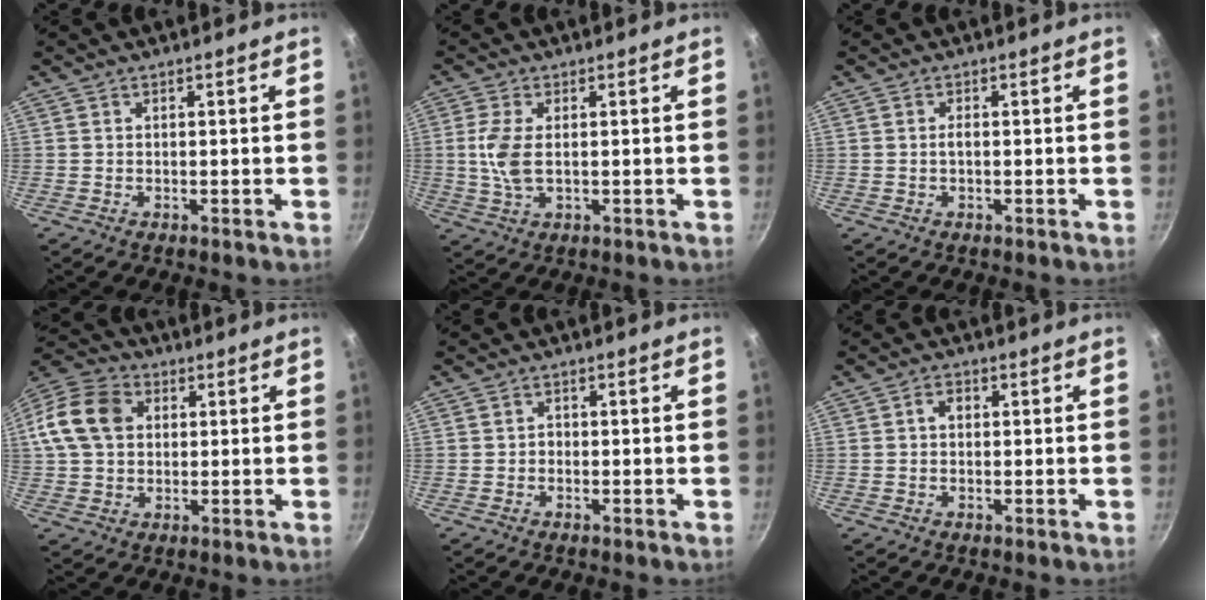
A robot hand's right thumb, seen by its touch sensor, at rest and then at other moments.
{"total": 6.3, "force": [0.4, 3.1, 5.4], "torque": [-0.120, 0.000, 0.007]}
{"total": 1.1, "force": [-0.1, 0.4, 1.0], "torque": [-0.019, 0.004, -0.003]}
{"total": 13.3, "force": [2.2, 10.2, 8.2], "torque": [-0.146, 0.024, 0.025]}
{"total": 1.0, "force": [-0.4, 0.8, 0.4], "torque": [-0.005, 0.004, -0.009]}
{"total": 2.3, "force": [0.3, 1.7, 1.5], "torque": [-0.018, 0.006, 0.003]}